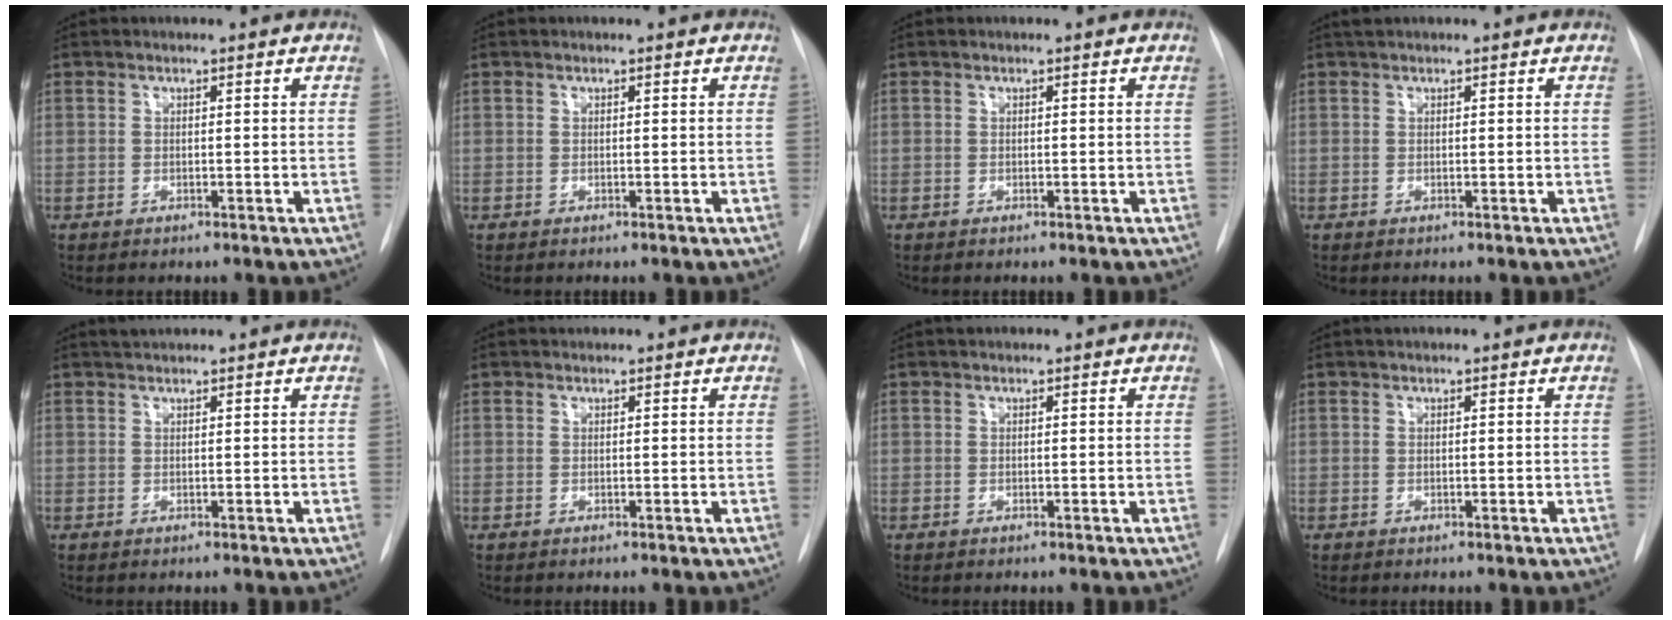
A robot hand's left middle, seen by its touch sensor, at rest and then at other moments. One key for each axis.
{"total": 0.0}
{"total": 0.0}
{"total": 0.8, "fx": 0.7, "fy": 0.1, "fz": 0.3, "tx": -0.013, "ty": 0.012, "tz": 0.016}
{"total": 1.1, "fx": 1.1, "fy": 0.0, "fz": 0.2, "tx": -0.008, "ty": 0.007, "tz": 0.025}
{"total": 0.6, "fx": 0.5, "fy": 0.2, "fz": -0.1, "tx": -0.005, "ty": 0.009, "tz": 0.010}
{"total": 0.6, "fx": 0.6, "fy": 0.3, "fz": 0.1, "tx": -0.009, "ty": 0.015, "tz": 0.011}
{"total": 0.9, "fx": 0.8, "fy": 0.1, "fz": 0.4, "tx": -0.012, "ty": 0.015, "tz": 0.015}